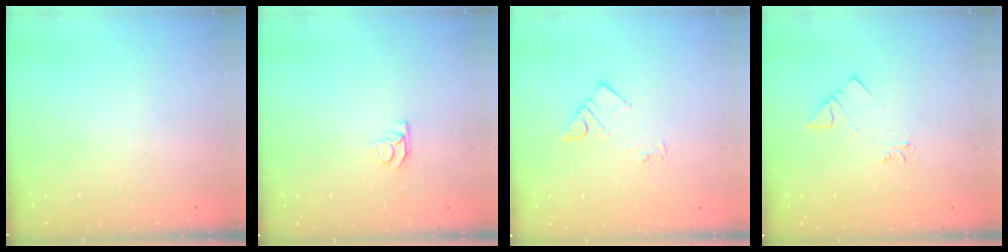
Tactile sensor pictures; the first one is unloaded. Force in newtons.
{"total": 4.6, "press": 4.6, "slide": 0.3}
{"total": 5.0, "press": 5.0, "slide": 0.2}
{"total": 4.1, "press": 4.0, "slide": 0.7}